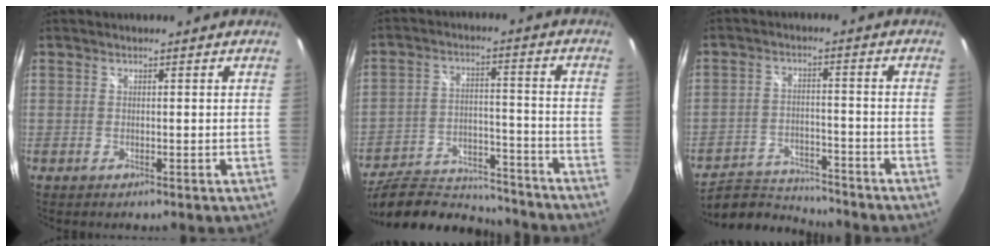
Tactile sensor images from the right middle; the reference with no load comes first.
{"total": 19.9, "force": [-17.3, 6.1, 7.8], "torque": [-0.154, -0.005, -0.253]}
{"total": 9.3, "force": [-9.0, 1.7, 1.8], "torque": [-0.060, 0.002, -0.155]}